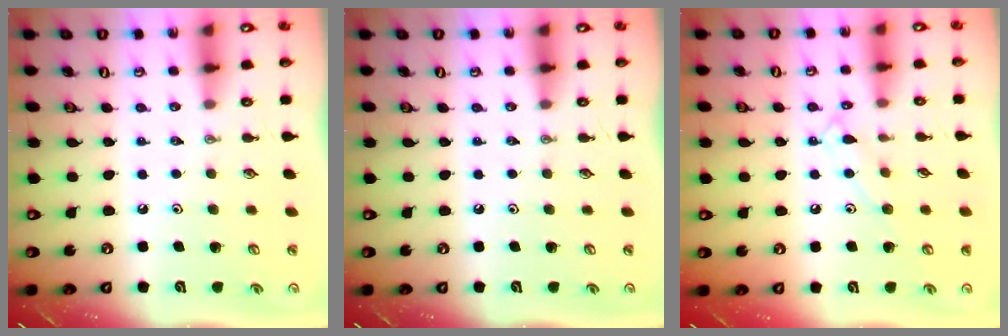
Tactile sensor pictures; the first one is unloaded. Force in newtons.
{"total": 0.0}
{"total": 9.0, "press": 8.9, "slide": 0.7}